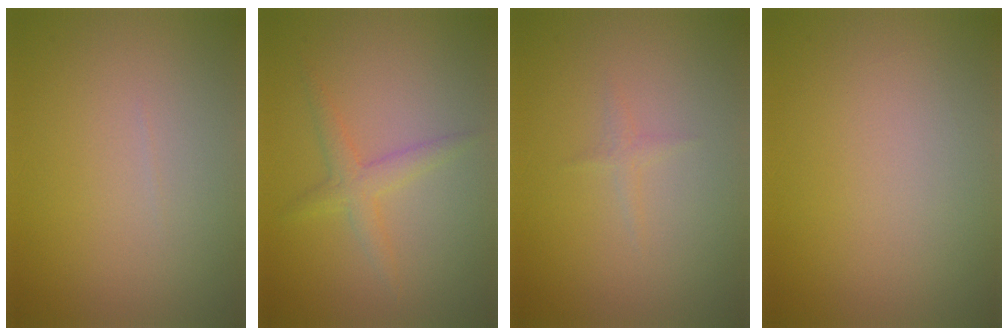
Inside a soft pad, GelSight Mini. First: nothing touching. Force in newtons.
{"total": 2.0, "press": 2.0, "slide": 0.1}
{"total": 0.8, "press": 0.8, "slide": 0.1}
{"total": 0.0}